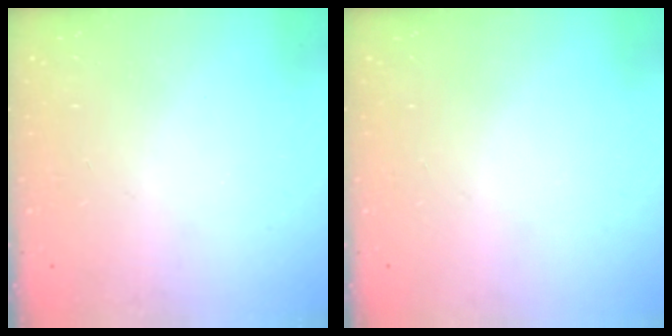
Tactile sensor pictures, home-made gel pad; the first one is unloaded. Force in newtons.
{"total": 0.0}